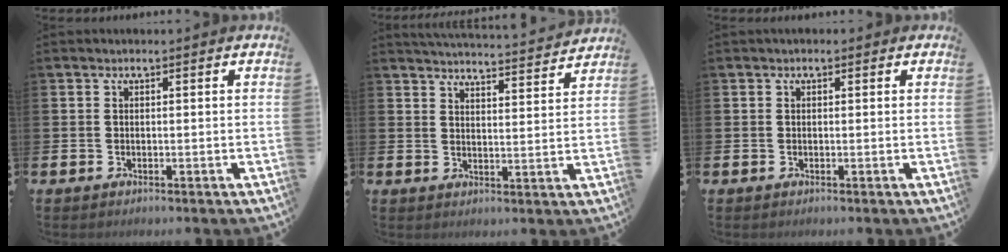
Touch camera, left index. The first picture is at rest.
{"total": 4.7, "force": [4.7, -0.1, 0.3], "torque": [-0.014, -0.039, 0.081]}
{"total": 0.6, "force": [0.1, 0.5, 0.2], "torque": [-0.001, 0.006, -0.001]}